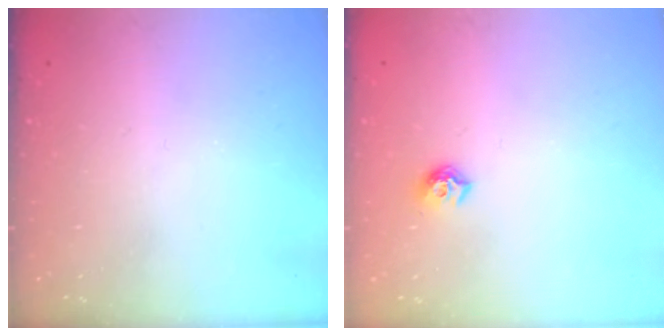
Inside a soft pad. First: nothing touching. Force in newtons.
{"total": 6.9, "press": 6.8, "slide": 0.7}